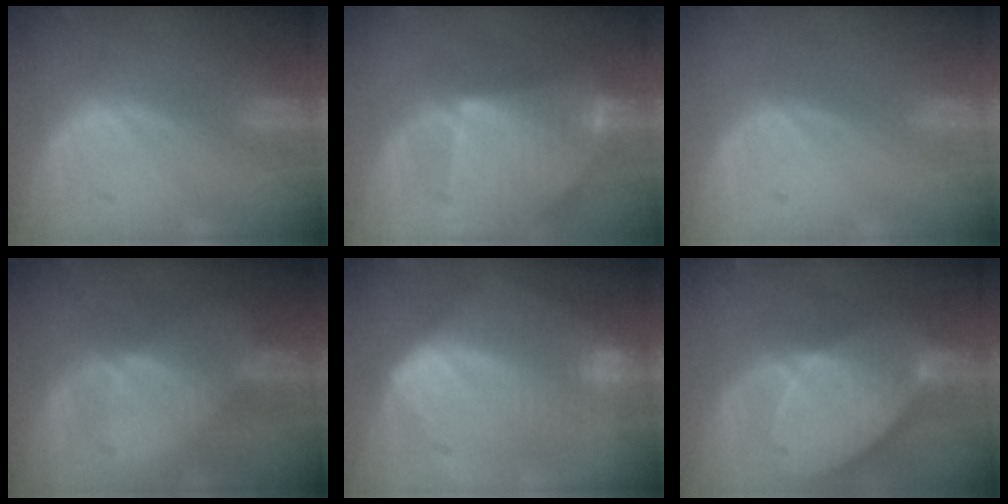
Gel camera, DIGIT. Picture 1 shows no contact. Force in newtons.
{"total": 9.5, "press": 8.3, "slide": 4.7}
{"total": 0.0}
{"total": 2.7, "press": 2.7, "slide": 0.3}
{"total": 10.3, "press": 10.3, "slide": 0.4}
{"total": 10.4, "press": 9.1, "slide": 5.0}